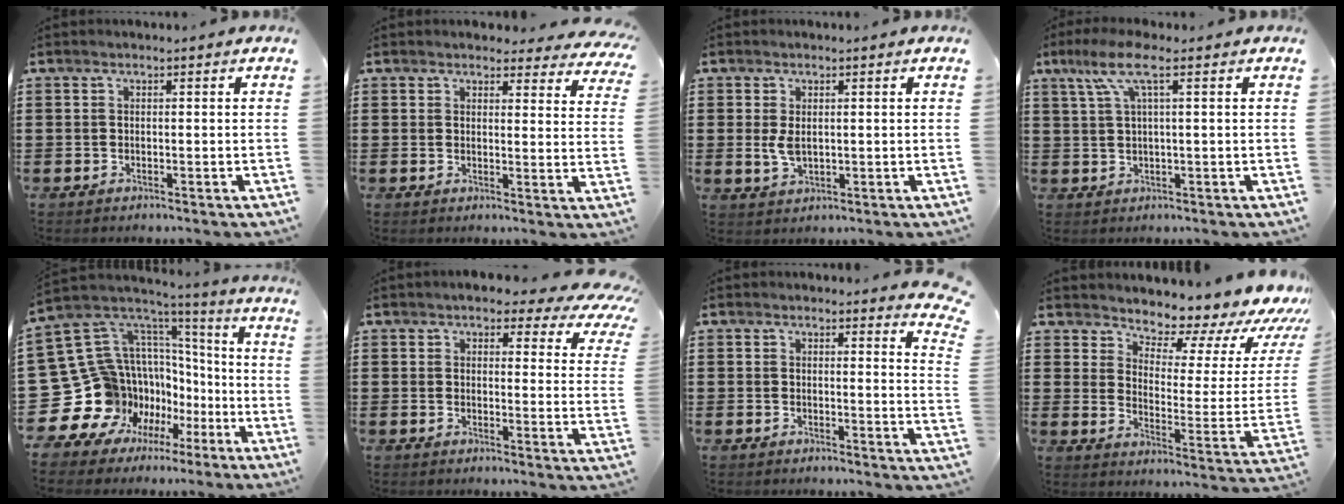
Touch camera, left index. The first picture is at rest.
{"total": 3.5, "force": [3.2, 1.0, 0.7], "torque": [-0.010, -0.015, 0.056]}
{"total": 3.2, "force": [0.4, 1.8, 2.6], "torque": [-0.069, -0.001, 0.002]}
{"total": 5.9, "force": [2.1, 1.0, 5.4], "torque": [-0.118, 0.001, 0.032]}
{"total": 17.1, "force": [-2.7, 15.3, 7.1], "torque": [-0.212, -0.052, 0.019]}
{"total": 4.8, "force": [4.0, 1.7, 2.0], "torque": [-0.040, -0.017, 0.067]}
{"total": 2.4, "force": [2.3, 0.1, 0.7], "torque": [-0.013, -0.007, 0.042]}
{"total": 6.1, "force": [5.7, 1.8, 1.1], "torque": [-0.033, -0.055, 0.093]}